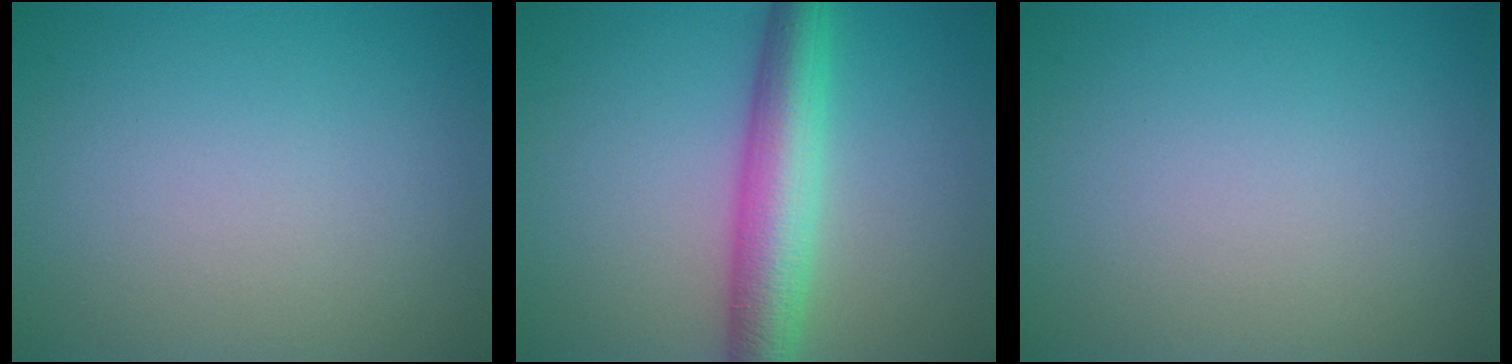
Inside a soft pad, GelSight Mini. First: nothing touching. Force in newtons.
{"total": 6.3, "press": 6.3, "slide": 0.1}
{"total": 0.0}